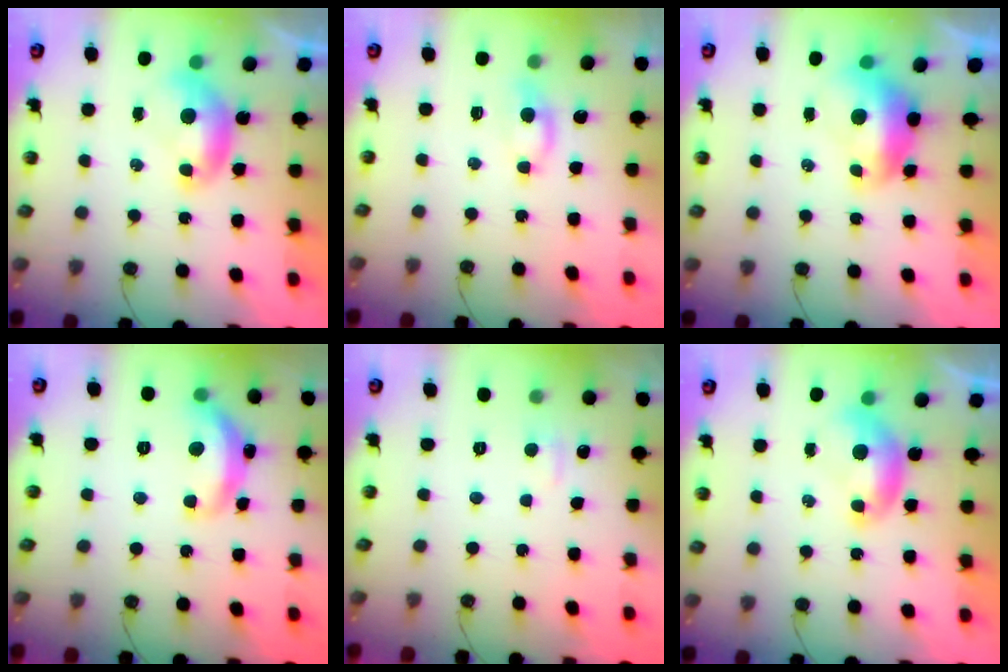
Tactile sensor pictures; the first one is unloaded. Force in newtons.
{"total": 0.9, "press": 0.7, "slide": 0.6}
{"total": 1.9, "press": 1.8, "slide": 0.6}
{"total": 7.5, "press": 7.4, "slide": 0.8}
{"total": 1.6, "press": 1.5, "slide": 0.6}
{"total": 0.0}